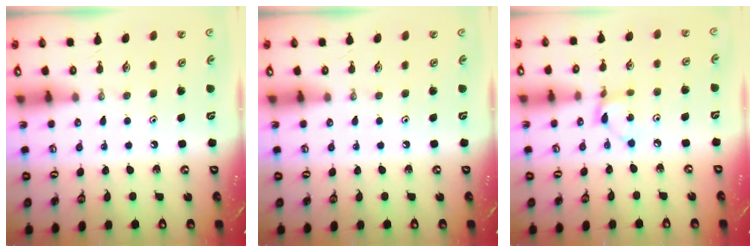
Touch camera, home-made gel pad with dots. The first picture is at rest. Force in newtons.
{"total": 0.0}
{"total": 2.8, "press": 2.8, "slide": 0.1}